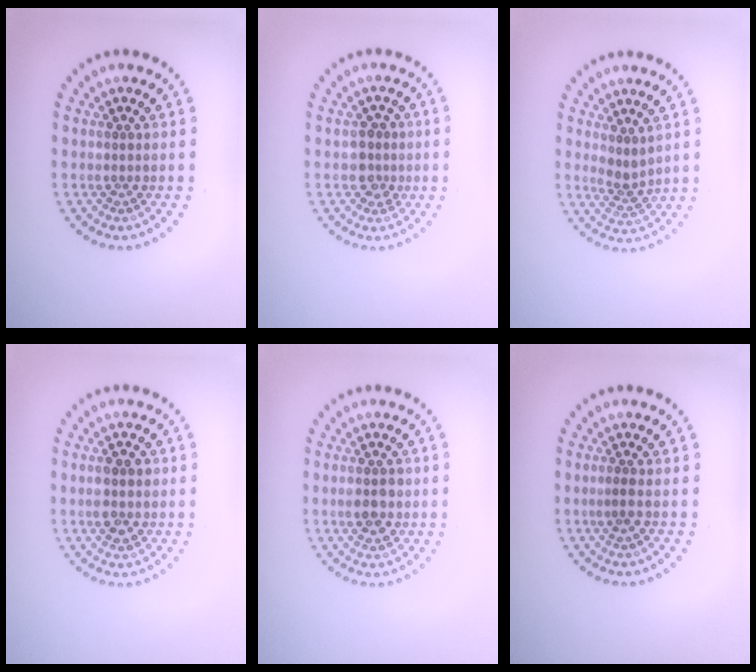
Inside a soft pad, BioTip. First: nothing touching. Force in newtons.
{"total": 2.2, "press": 2.0, "slide": 0.8}
{"total": 2.0, "press": 1.6, "slide": 1.3}
{"total": 2.7, "press": 2.7, "slide": 0.1}
{"total": 2.7, "press": 2.7, "slide": 0.1}
{"total": 0.9, "press": 0.7, "slide": 0.6}